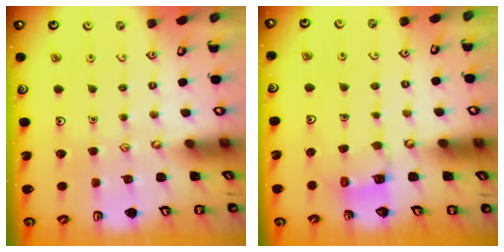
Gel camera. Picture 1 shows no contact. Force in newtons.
{"total": 3.2, "press": 3.2, "slide": 0.2}